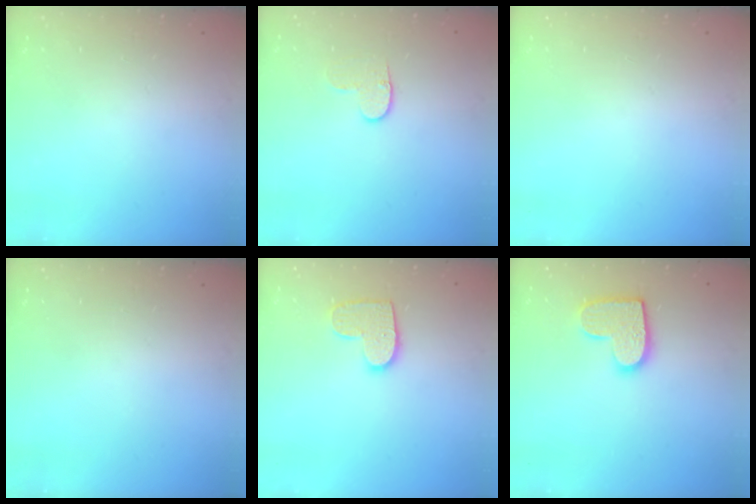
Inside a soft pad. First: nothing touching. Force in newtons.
{"total": 5.7, "press": 5.6, "slide": 0.6}
{"total": 0.0}
{"total": 0.0}
{"total": 9.9, "press": 9.9, "slide": 0.4}
{"total": 12.1, "press": 12.0, "slide": 0.6}